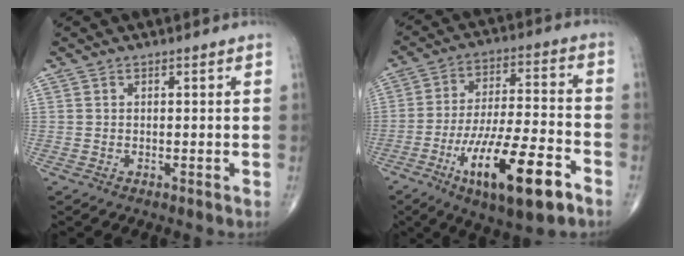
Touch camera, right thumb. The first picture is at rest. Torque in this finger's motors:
{"motor_torque": [2.45, 2.15, 1.35, -1.42, 0.63]}